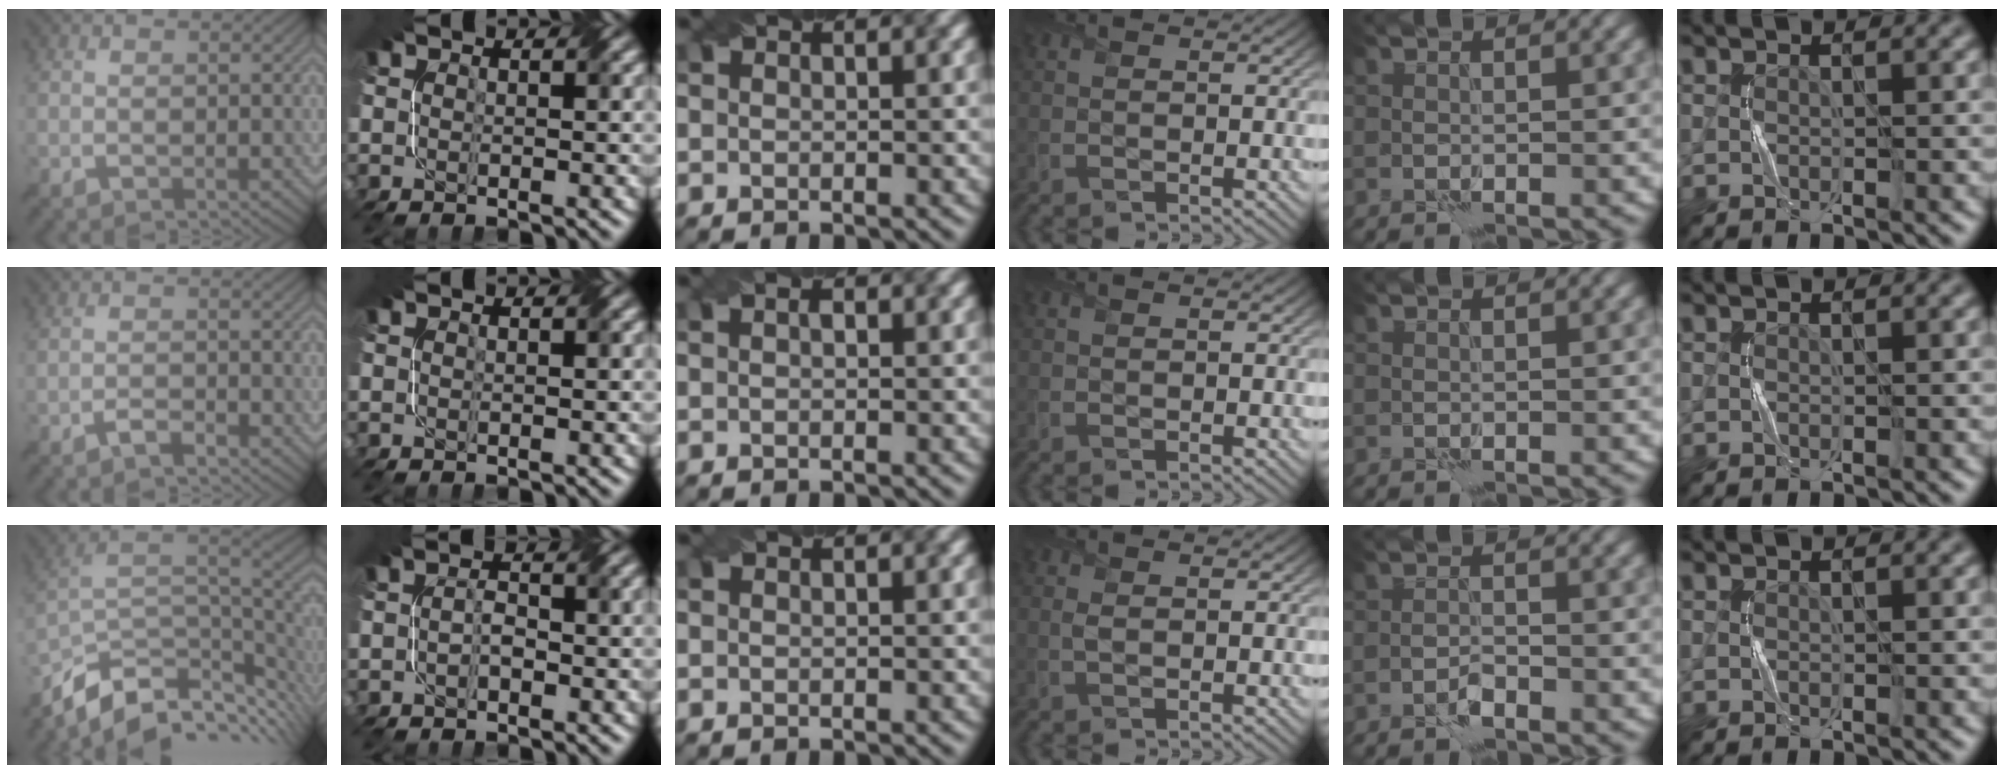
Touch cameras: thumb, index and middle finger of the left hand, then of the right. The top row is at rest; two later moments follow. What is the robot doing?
{"motion": "twist", "object": "screw"}